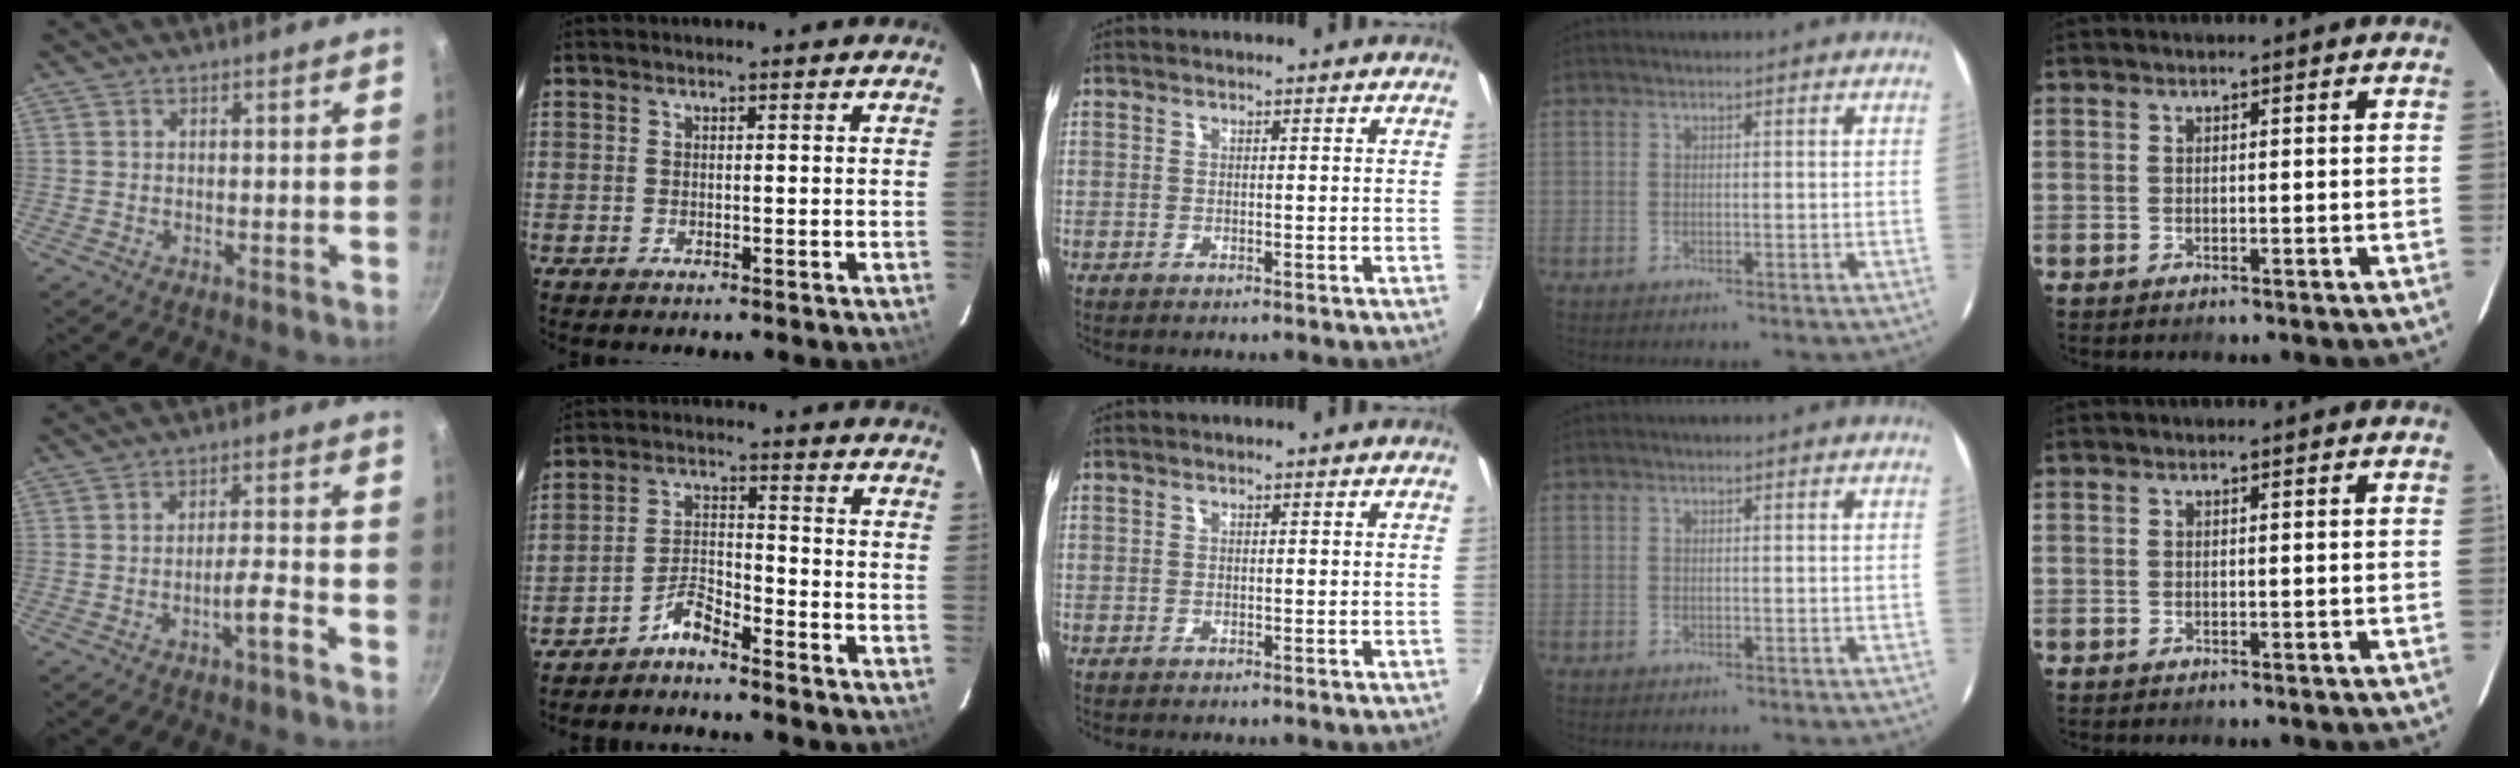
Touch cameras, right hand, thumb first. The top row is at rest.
{"thumb": {"total": 4.5, "force": [-2.6, 0.1, 3.7], "torque": [-0.069, 0.022, -0.044]}, "index": {"total": 4.6, "force": [-4.1, 0.8, 1.8], "torque": [-0.045, 0.019, -0.080]}}